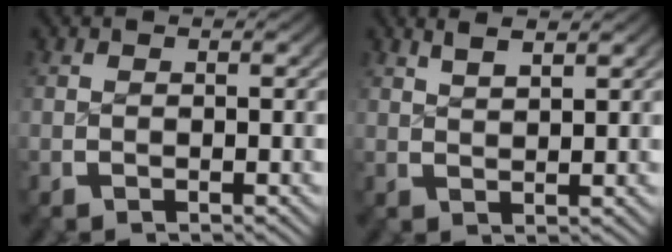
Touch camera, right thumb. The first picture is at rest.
{"total": 2.4, "force": [2.1, 0.1, 1.1], "torque": [-0.016, 0.006, 0.044]}